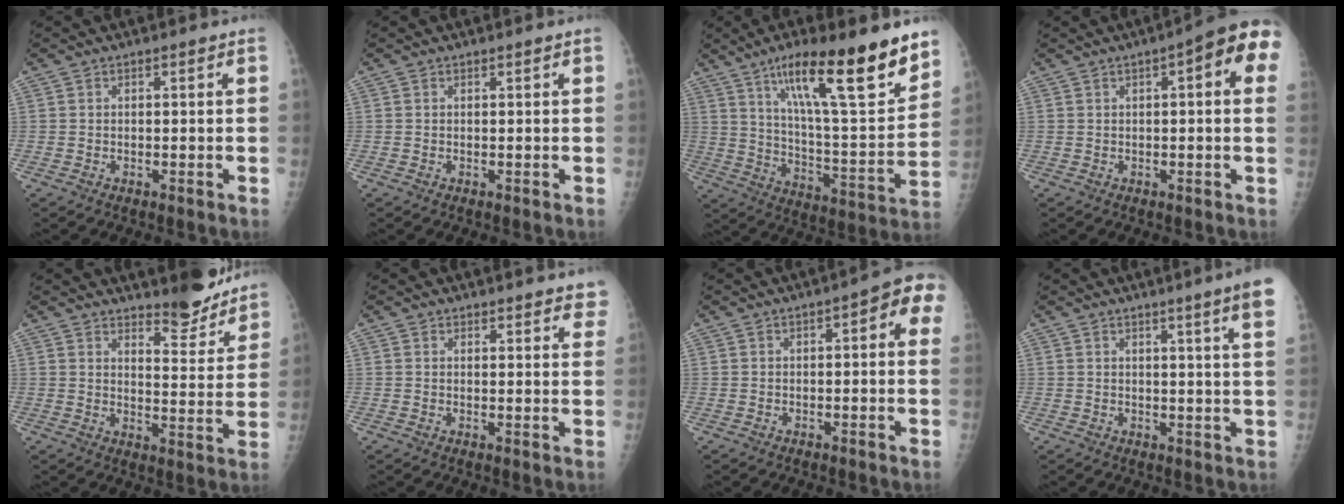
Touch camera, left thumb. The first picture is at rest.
{"total": 0.0}
{"total": 23.3, "force": [14.5, 4.7, 17.7], "torque": [-0.255, -0.060, 0.239]}
{"total": 10.7, "force": [3.3, 3.1, 9.7], "torque": [-0.102, 0.014, 0.028]}
{"total": 9.4, "force": [8.6, 2.2, 3.1], "torque": [-0.019, -0.078, 0.124]}
{"total": 5.8, "force": [5.2, 1.9, 1.8], "torque": [0.018, -0.021, 0.050]}
{"total": 6.9, "force": [1.9, 2.4, 6.2], "torque": [-0.057, 0.016, 0.010]}
{"total": 7.6, "force": [4.9, -0.8, 5.8], "torque": [-0.074, -0.021, 0.050]}